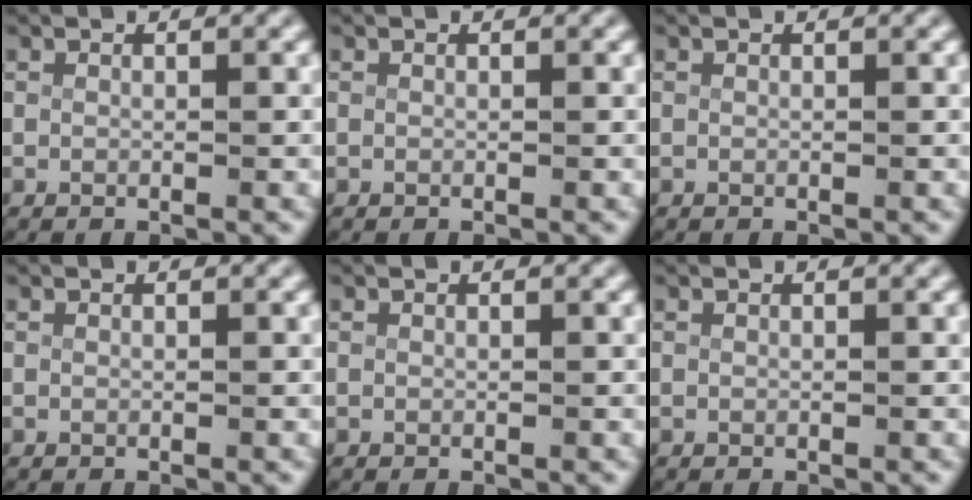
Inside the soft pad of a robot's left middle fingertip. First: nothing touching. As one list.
[{"total": 0.0}, {"total": 0.0}, {"total": 0.0}, {"total": 0.0}, {"total": 0.0}]